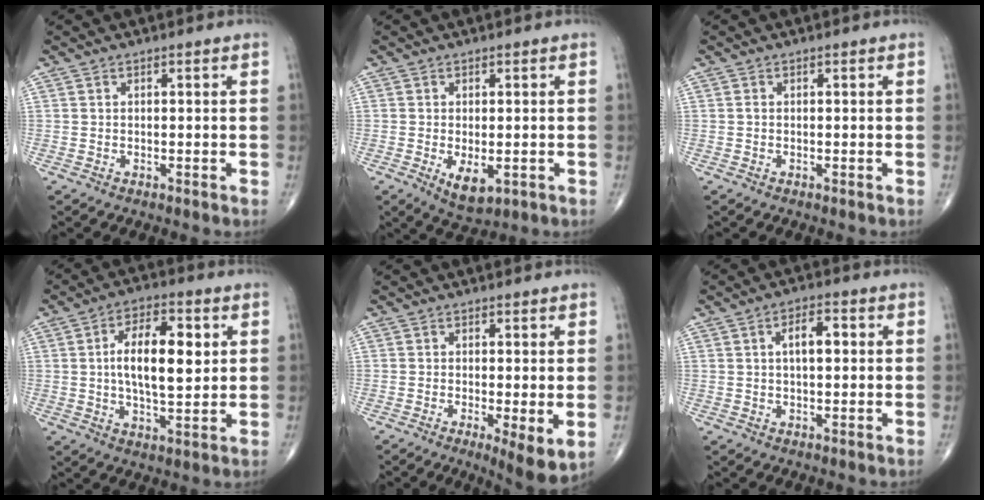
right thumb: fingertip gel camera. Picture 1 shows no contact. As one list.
[{"total": 5.1, "force": [-1.3, 2.5, 4.2], "torque": [-0.065, -0.012, -0.012]}, {"total": 0.0}, {"total": 12.6, "force": [2.1, 5.6, 11.1], "torque": [-0.175, -0.001, 0.034]}, {"total": 6.2, "force": [-1.2, 1.5, 5.9], "torque": [-0.094, -0.021, -0.021]}, {"total": 5.1, "force": [0.9, 2.3, 4.5], "torque": [-0.068, 0.008, 0.012]}]